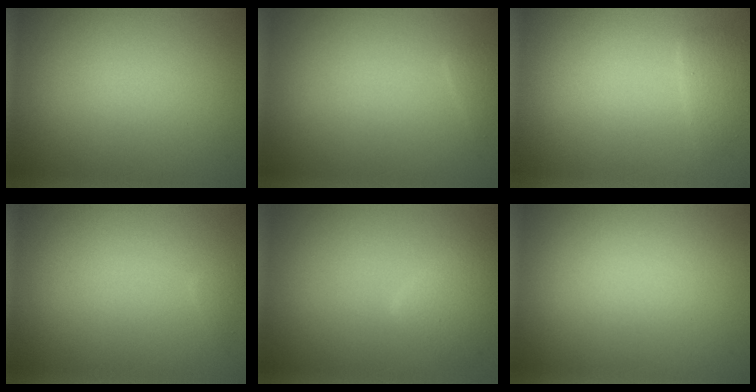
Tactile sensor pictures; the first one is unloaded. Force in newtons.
{"total": 0.7, "press": 0.7, "slide": 0.1}
{"total": 1.4, "press": 1.4, "slide": 0.1}
{"total": 0.5, "press": 0.5, "slide": 0.0}
{"total": 2.6, "press": 2.6, "slide": 0.1}
{"total": 0.0}